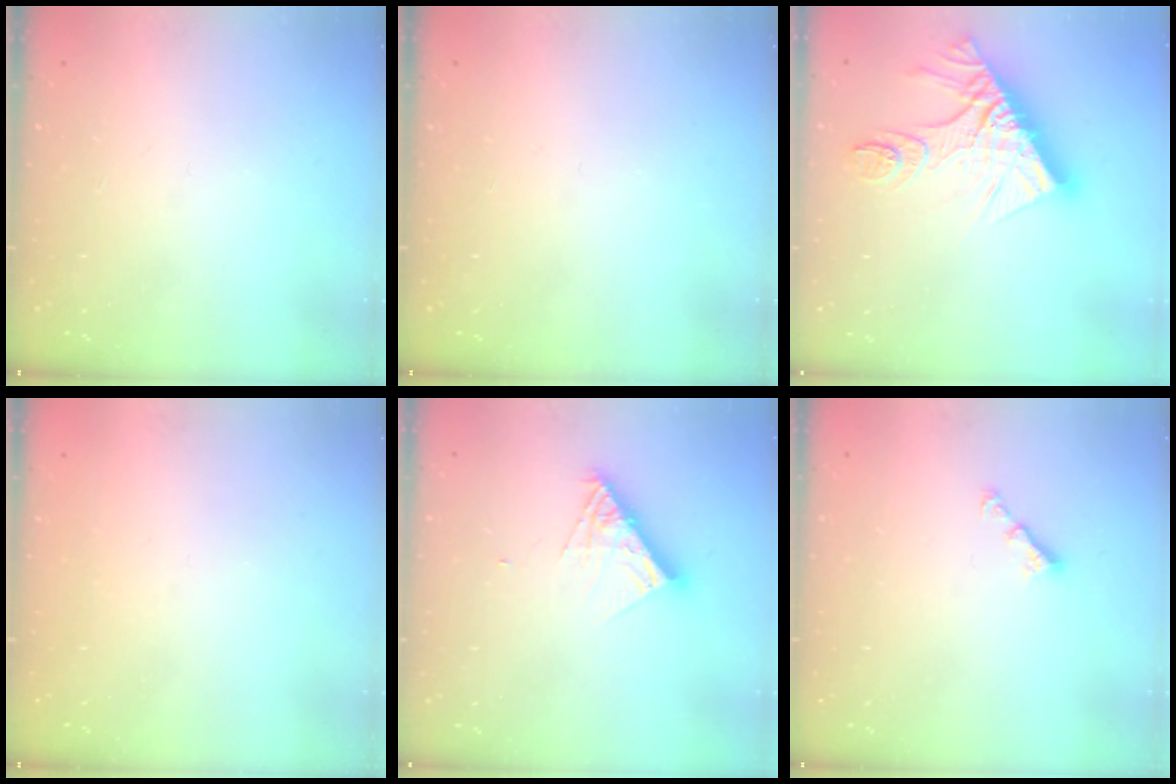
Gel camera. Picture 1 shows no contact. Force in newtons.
{"total": 0.0}
{"total": 16.4, "press": 16.3, "slide": 1.5}
{"total": 1.3, "press": 1.3, "slide": 0.2}
{"total": 9.3, "press": 9.2, "slide": 0.8}
{"total": 2.8, "press": 2.7, "slide": 0.5}